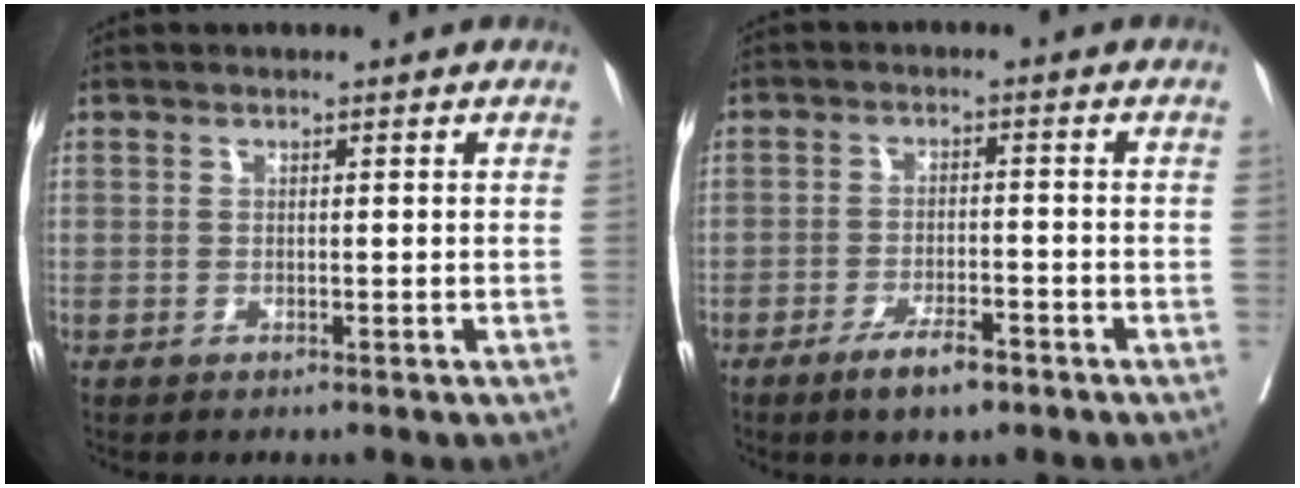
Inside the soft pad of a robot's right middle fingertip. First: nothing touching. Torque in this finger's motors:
{"motor_torque": [0.94, -1.20, 0.04, 0.03]}